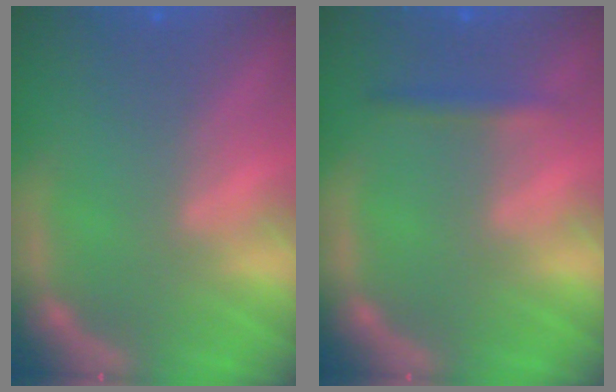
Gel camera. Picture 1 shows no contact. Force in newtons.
{"total": 1.4}